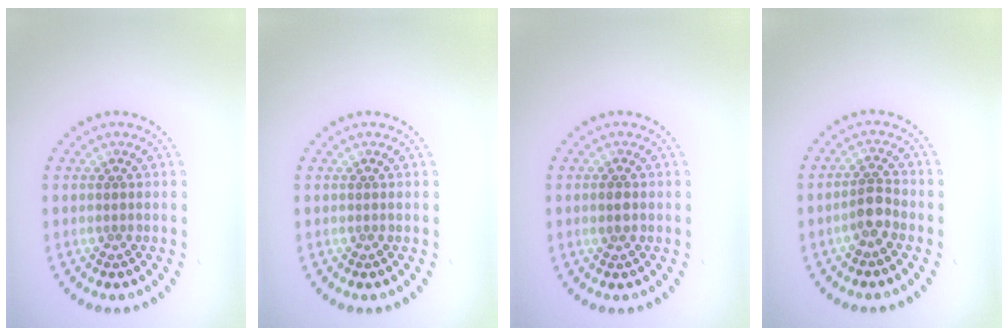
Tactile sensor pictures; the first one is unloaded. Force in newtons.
{"total": 0.0}
{"total": 1.2, "press": 1.2, "slide": 0.1}
{"total": 2.2, "press": 1.8, "slide": 1.1}